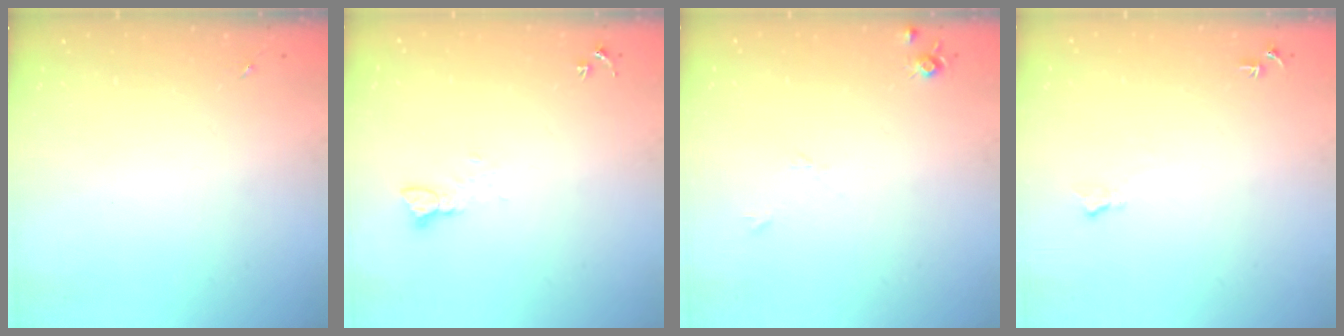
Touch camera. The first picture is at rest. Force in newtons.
{"total": 3.7, "press": 3.7, "slide": 0.1}
{"total": 5.4, "press": 5.4, "slide": 0.6}
{"total": 5.8, "press": 5.8, "slide": 0.7}